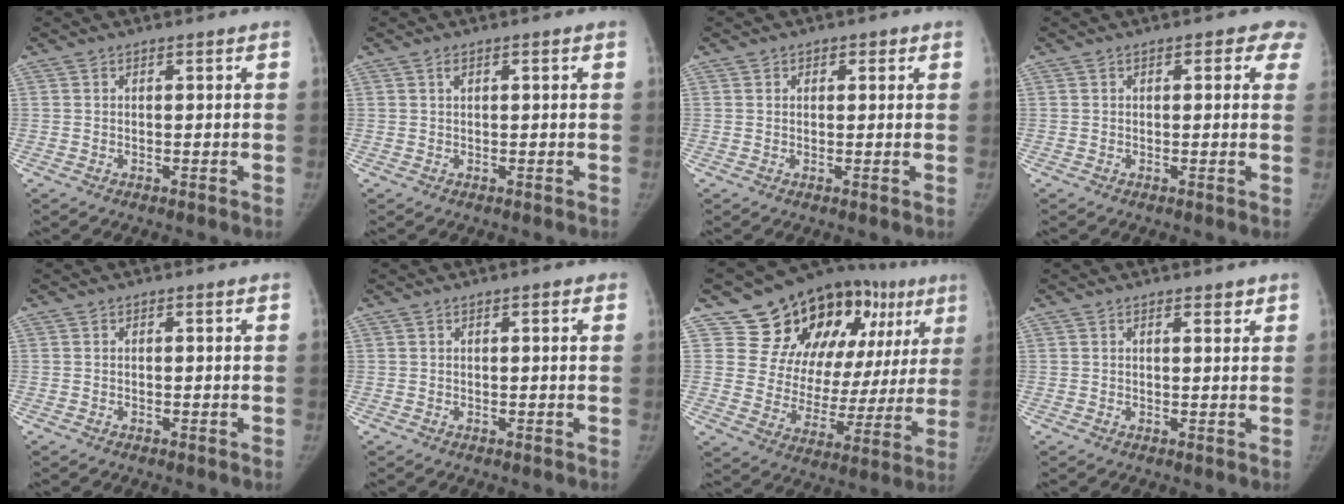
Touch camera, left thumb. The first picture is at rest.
{"total": 0.7, "force": [0.3, 0.4, 0.5], "torque": [-0.007, 0.000, 0.005]}
{"total": 1.5, "force": [0.7, 1.3, 0.3], "torque": [0.016, -0.001, 0.003]}
{"total": 4.3, "force": [2.1, 2.2, 3.0], "torque": [0.000, 0.000, 0.011]}
{"total": 0.0}
{"total": 0.9, "force": [0.3, 0.3, 0.8], "torque": [-0.010, 0.003, 0.002]}
{"total": 24.1, "force": [12.2, 14.5, 14.8], "torque": [-0.149, -0.008, 0.188]}
{"total": 1.5, "force": [1.0, 0.6, 1.0], "torque": [-0.007, -0.005, 0.014]}